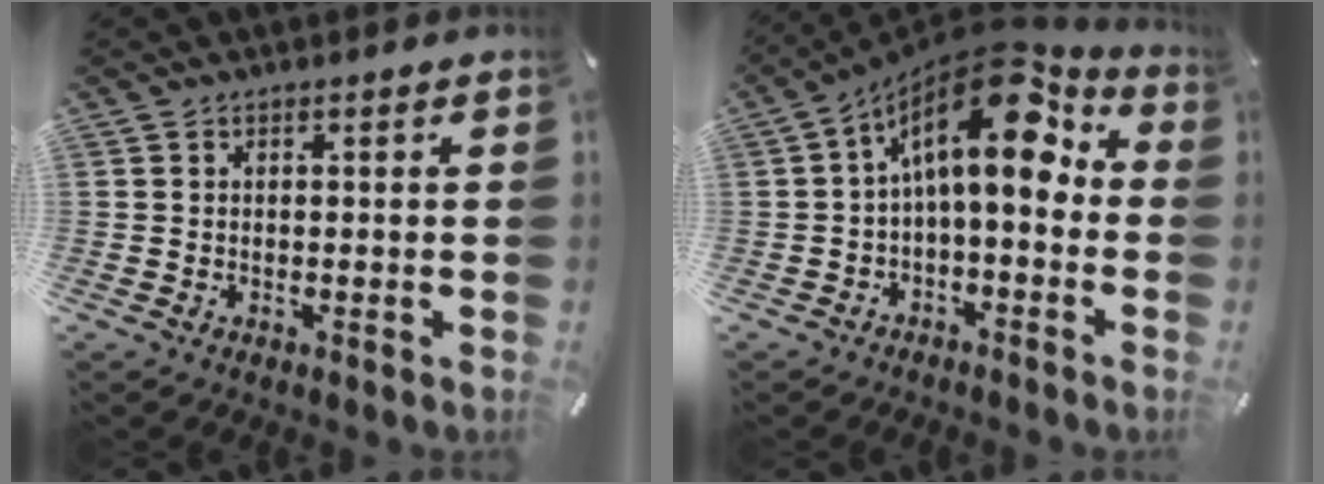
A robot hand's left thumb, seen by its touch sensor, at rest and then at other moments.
{"total": 16.5, "force": [5.8, 7.6, 13.4], "torque": [-0.220, -0.039, 0.092]}